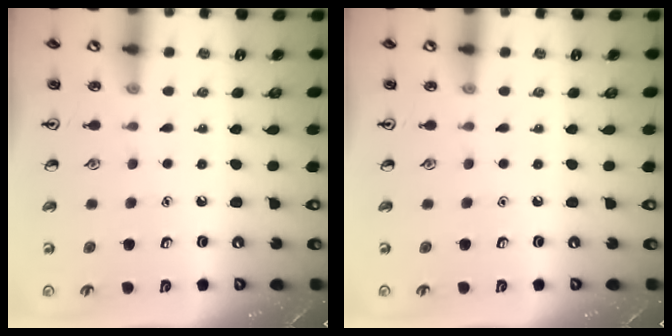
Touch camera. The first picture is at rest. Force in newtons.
{"total": 0.0}